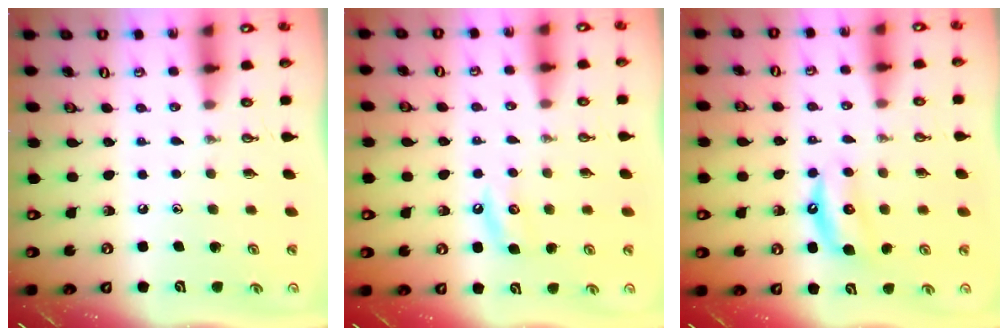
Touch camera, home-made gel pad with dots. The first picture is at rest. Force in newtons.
{"total": 4.3, "press": 4.3, "slide": 0.3}
{"total": 5.8, "press": 5.8, "slide": 0.7}